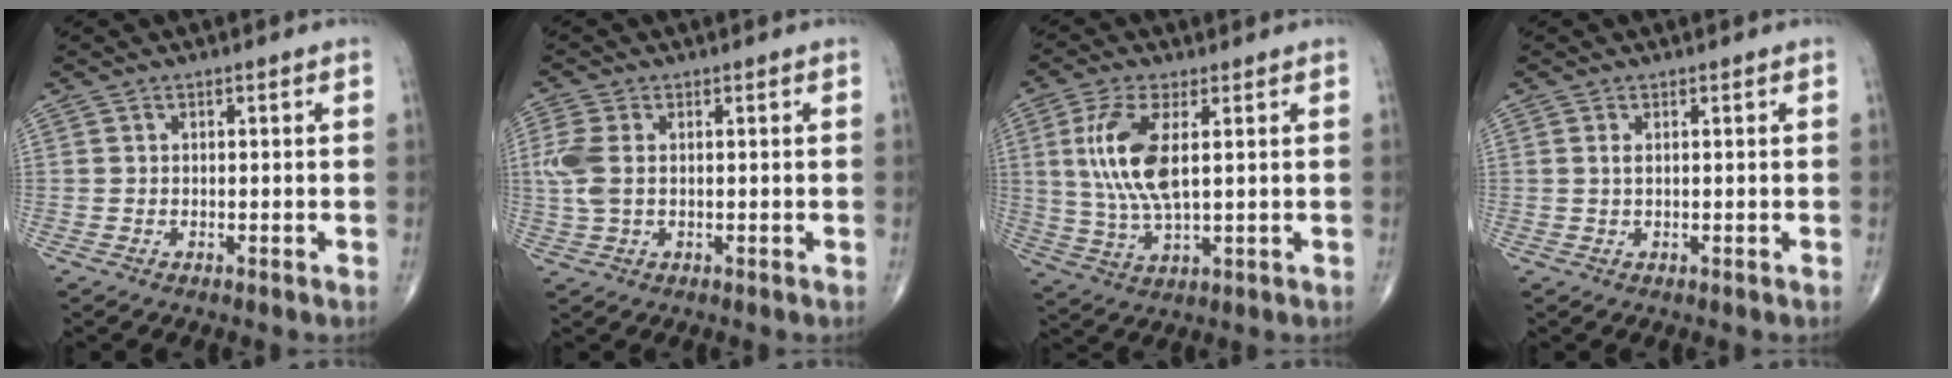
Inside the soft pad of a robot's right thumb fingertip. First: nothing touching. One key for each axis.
{"total": 5.4, "fx": 0.4, "fy": 3.2, "fz": 4.3, "tx": -0.127, "ty": 0.009, "tz": 0.007}
{"total": 11.2, "fx": 2.3, "fy": 4.2, "fz": 10.1, "tx": -0.229, "ty": -0.008, "tz": 0.050}
{"total": 0.9, "fx": 0.2, "fy": 0.3, "fz": 0.8, "tx": -0.021, "ty": 0.003, "tz": 0.006}